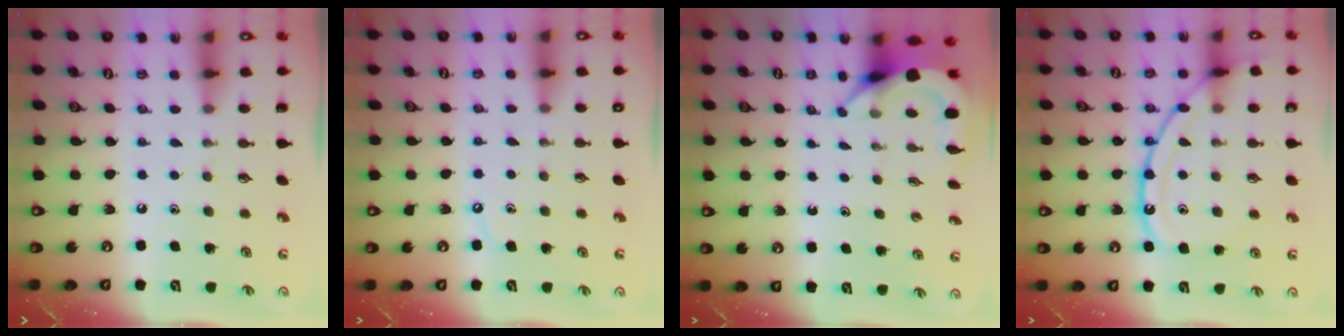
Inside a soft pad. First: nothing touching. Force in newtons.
{"total": 3.8, "press": 3.8, "slide": 0.5}
{"total": 4.0, "press": 4.0, "slide": 0.2}
{"total": 14.9, "press": 14.9, "slide": 1.0}